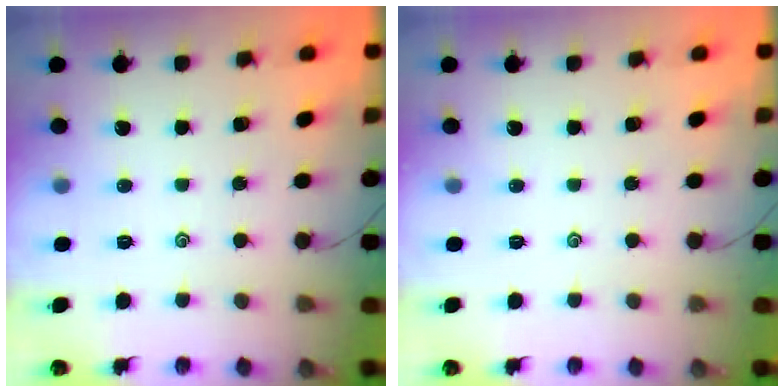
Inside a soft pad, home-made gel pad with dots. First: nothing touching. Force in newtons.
{"total": 0.0}